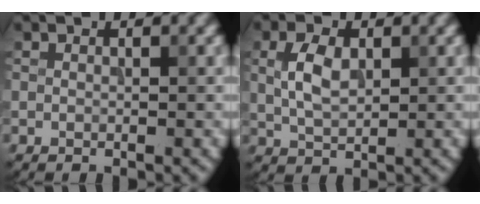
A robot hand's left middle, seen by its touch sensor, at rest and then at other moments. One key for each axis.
{"total": 3.5, "fx": 0.7, "fy": 2.1, "fz": 2.7, "tx": -0.063, "ty": 0.004, "tz": 0.014}